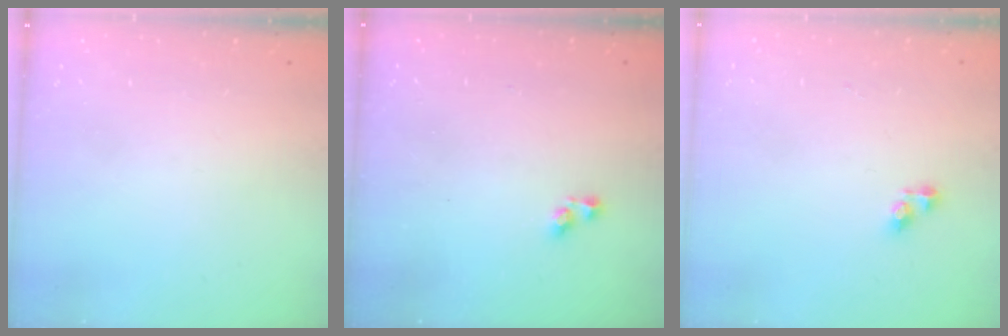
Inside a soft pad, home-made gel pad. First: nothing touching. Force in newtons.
{"total": 2.9, "press": 2.8, "slide": 0.6}
{"total": 3.4, "press": 3.4, "slide": 0.3}